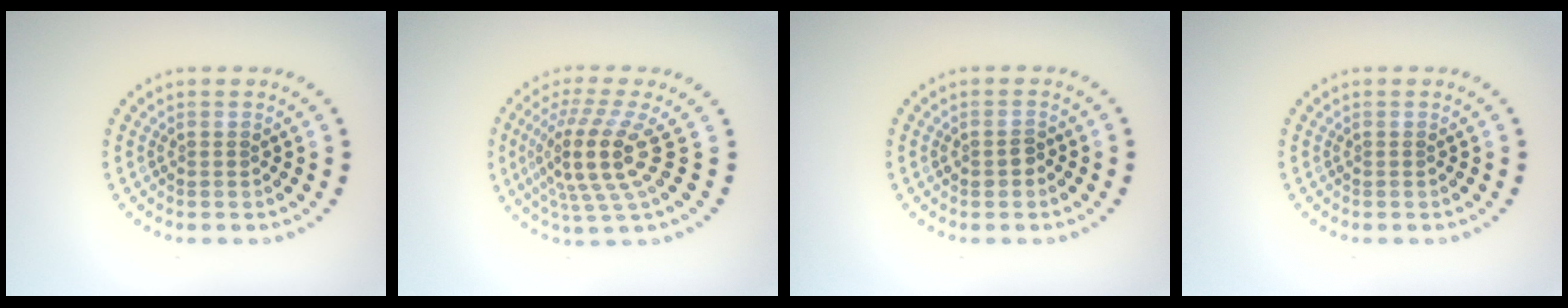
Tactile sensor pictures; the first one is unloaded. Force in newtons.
{"total": 5.1, "press": 3.8, "slide": 3.5}
{"total": 1.2, "press": 1.2, "slide": 0.2}
{"total": 0.0}